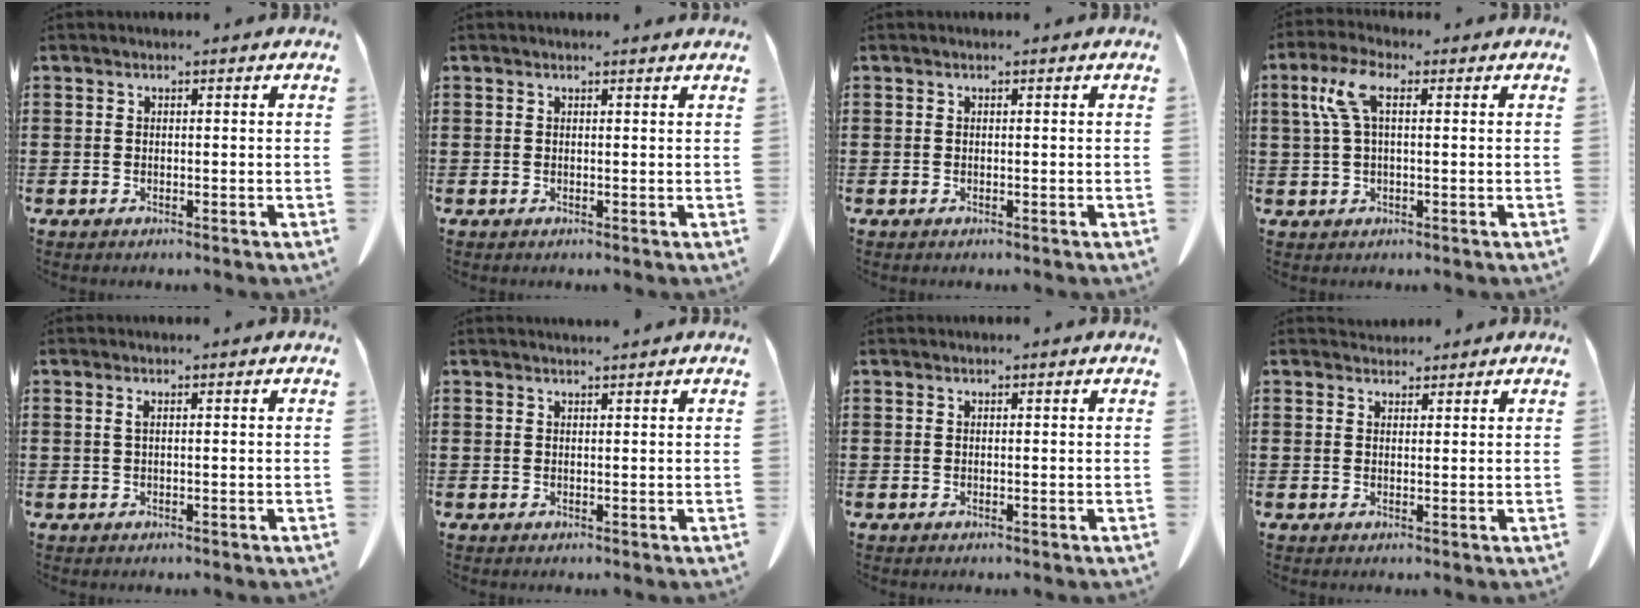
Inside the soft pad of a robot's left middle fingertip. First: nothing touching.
{"total": 0.5, "force": [0.4, -0.1, 0.3], "torque": [-0.005, -0.001, 0.008]}
{"total": 0.0}
{"total": 6.4, "force": [1.6, 2.3, 5.8], "torque": [-0.132, 0.006, 0.021]}
{"total": 0.8, "force": [0.1, 0.1, 0.8], "torque": [-0.016, 0.000, 0.001]}
{"total": 0.8, "force": [0.8, -0.1, 0.2], "torque": [-0.003, -0.002, 0.015]}
{"total": 0.0}
{"total": 1.8, "force": [1.7, 0.6, 0.0], "torque": [0.004, -0.004, 0.031]}